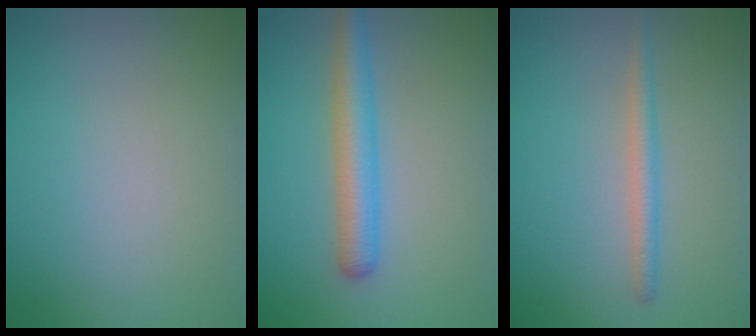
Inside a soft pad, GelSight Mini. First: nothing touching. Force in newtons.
{"total": 3.8, "press": 3.8, "slide": 0.1}
{"total": 1.8, "press": 1.8, "slide": 0.1}